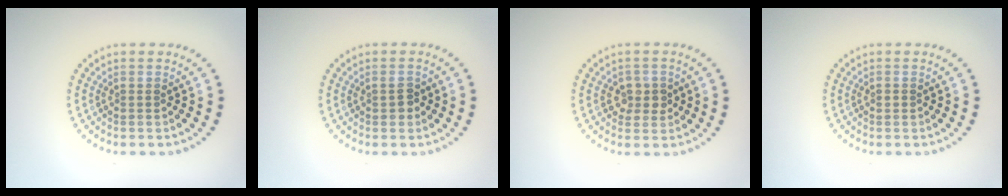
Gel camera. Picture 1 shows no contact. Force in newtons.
{"total": 1.5, "press": 1.5, "slide": 0.1}
{"total": 2.3, "press": 2.3, "slide": 0.6}
{"total": 0.9, "press": 0.9, "slide": 0.1}